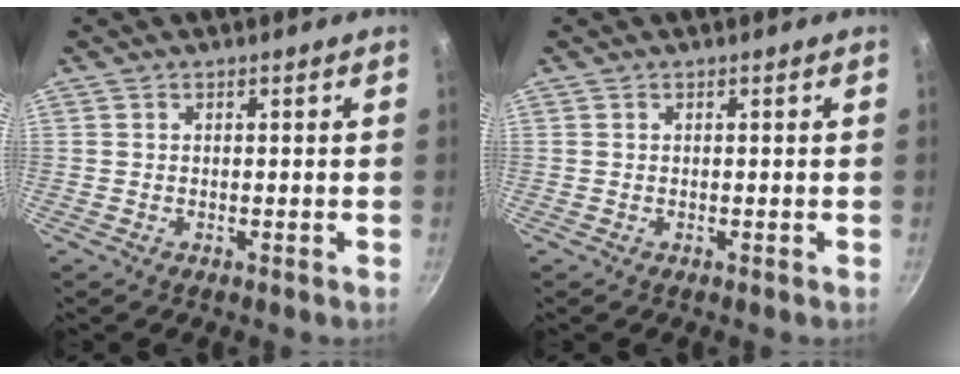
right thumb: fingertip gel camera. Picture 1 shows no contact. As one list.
[{"total": 0.0}]